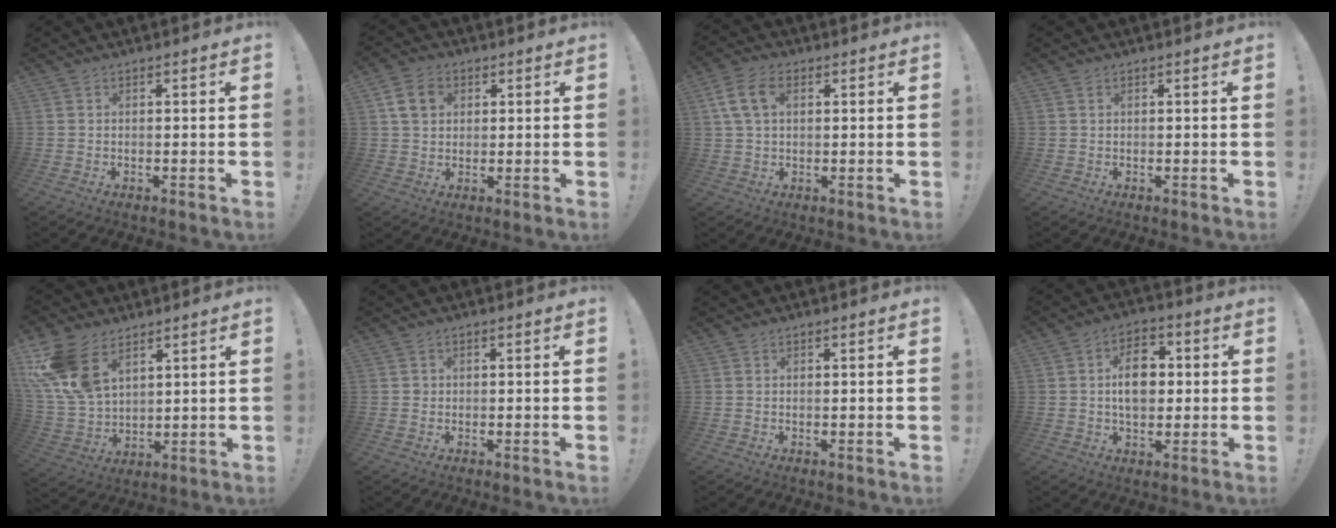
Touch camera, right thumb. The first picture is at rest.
{"total": 7.1, "force": [2.5, 5.7, 3.4], "torque": [-0.059, 0.008, 0.052]}
{"total": 8.4, "force": [2.4, 5.3, 6.1], "torque": [-0.128, 0.012, 0.049]}
{"total": 0.0}
{"total": 14.8, "force": [7.9, 9.2, 8.5], "torque": [-0.178, -0.043, 0.155]}
{"total": 1.2, "force": [0.0, 1.1, 0.3], "torque": [0.002, 0.001, -0.002]}
{"total": 0.0}
{"total": 11.2, "force": [0.8, 7.8, 7.9], "torque": [-0.120, 0.013, 0.015]}